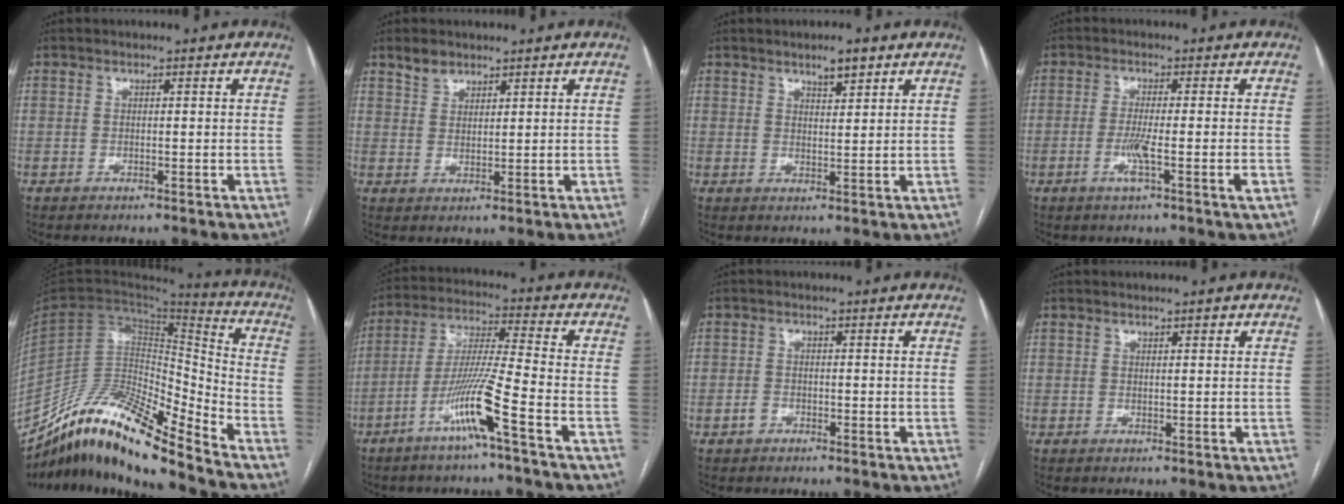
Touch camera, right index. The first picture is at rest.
{"total": 3.0, "force": [2.4, 1.5, 0.6], "torque": [-0.014, 0.007, 0.048]}
{"total": 3.3, "force": [2.4, 0.9, 2.0], "torque": [-0.034, 0.001, 0.040]}
{"total": 4.7, "force": [-1.6, -0.5, 4.4], "torque": [-0.086, -0.010, -0.032]}
{"total": 17.7, "force": [-14.6, 2.1, 9.8], "torque": [-0.168, 0.029, -0.266]}
{"total": 10.7, "force": [-5.6, -1.2, 9.1], "torque": [-0.181, -0.006, -0.112]}
{"total": 1.6, "force": [-0.8, 1.3, 0.3], "torque": [-0.006, 0.005, -0.016]}
{"total": 1.0, "force": [0.6, 0.4, 0.6], "torque": [-0.006, 0.004, 0.008]}